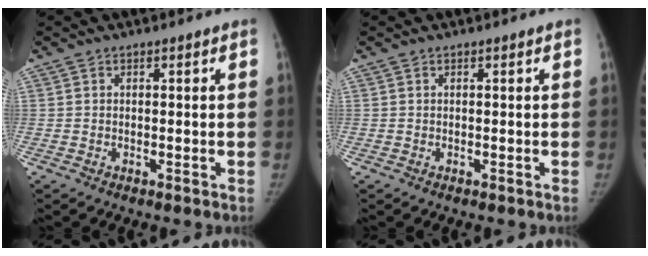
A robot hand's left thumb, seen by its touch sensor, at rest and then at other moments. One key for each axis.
{"total": 0.0}